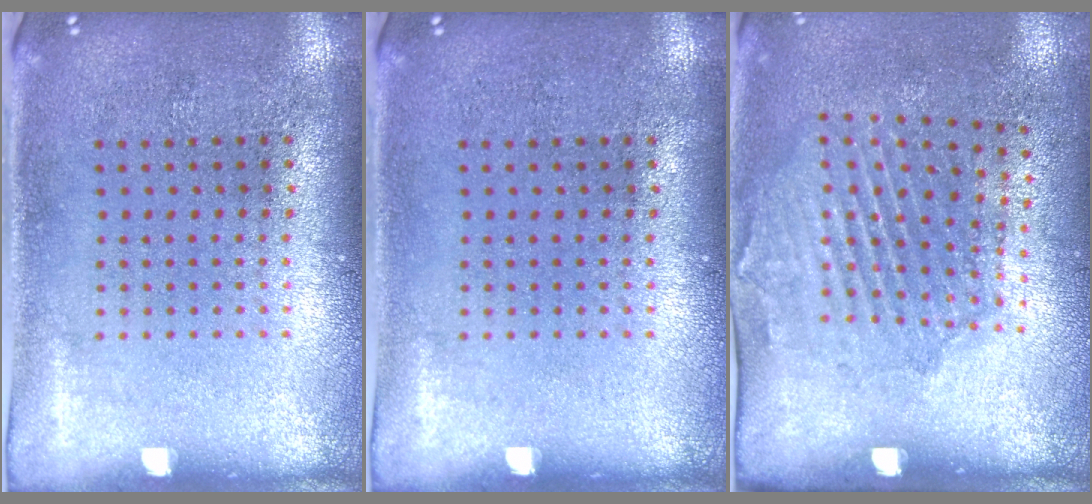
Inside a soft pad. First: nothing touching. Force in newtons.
{"total": 0.0}
{"total": 1.8, "press": 1.3, "slide": 1.2}